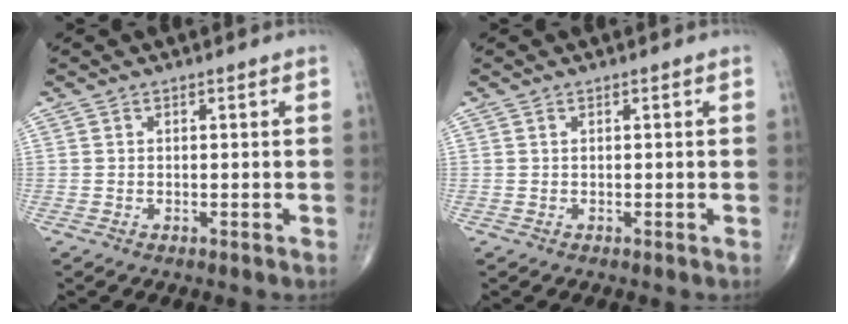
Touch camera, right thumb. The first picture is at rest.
{"total": 0.0}